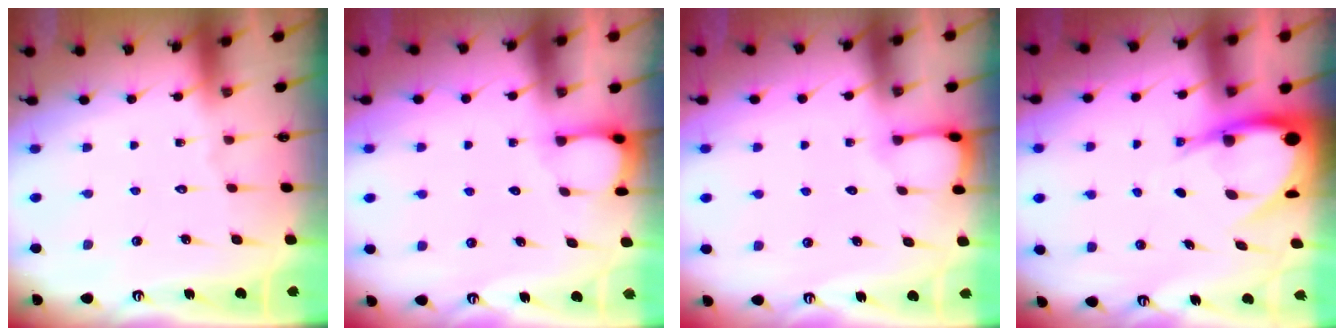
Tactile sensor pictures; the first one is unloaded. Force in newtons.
{"total": 2.3, "press": 2.2, "slide": 0.4}
{"total": 3.6, "press": 3.6, "slide": 0.3}
{"total": 9.0, "press": 8.9, "slide": 0.9}